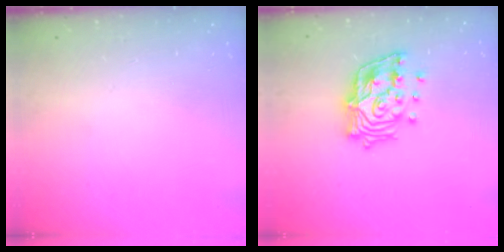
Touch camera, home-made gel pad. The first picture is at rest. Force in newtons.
{"total": 17.1, "press": 16.9, "slide": 2.5}